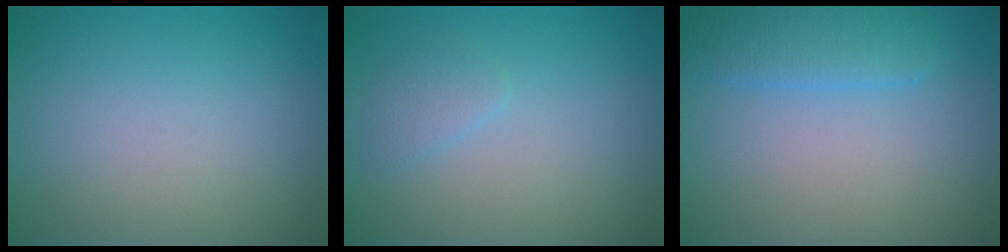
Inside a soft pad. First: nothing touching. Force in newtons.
{"total": 1.3, "press": 1.3, "slide": 0.1}
{"total": 2.8, "press": 2.8, "slide": 0.1}